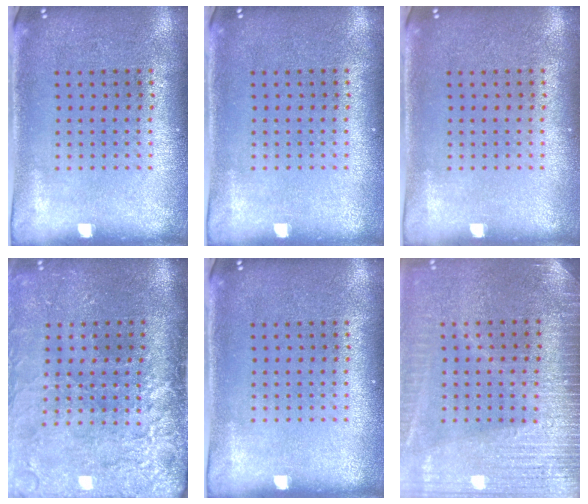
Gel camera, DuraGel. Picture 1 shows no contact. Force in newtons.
{"total": 0.0}
{"total": 0.0}
{"total": 4.6, "press": 3.8, "slide": 2.7}
{"total": 0.0}
{"total": 3.4, "press": 3.1, "slide": 1.5}